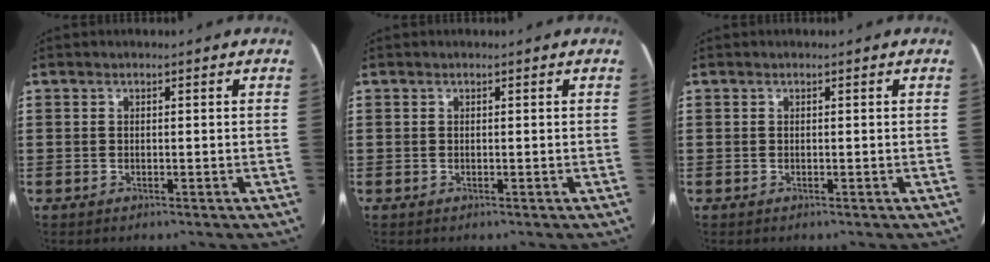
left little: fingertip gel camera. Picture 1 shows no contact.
{"total": 0.0}
{"total": 0.0}